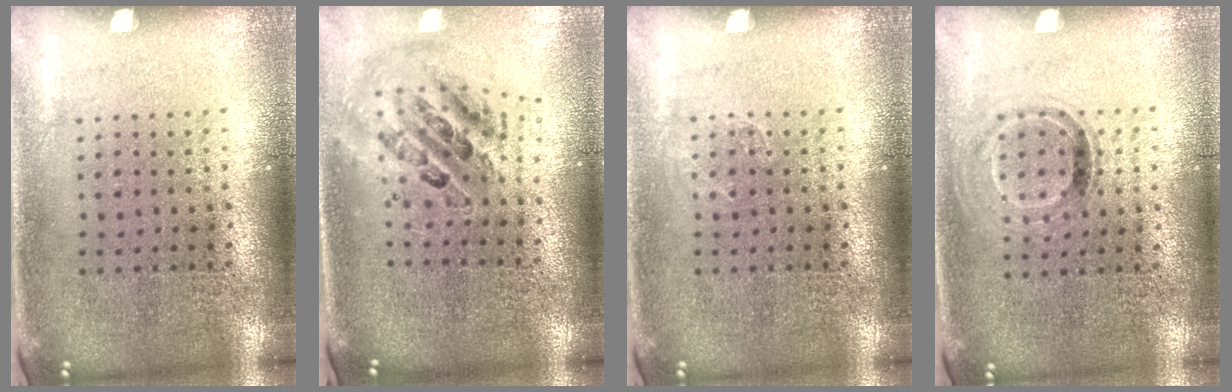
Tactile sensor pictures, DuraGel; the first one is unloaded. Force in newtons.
{"total": 1.4, "press": 1.2, "slide": 0.6}
{"total": 0.6, "press": 0.5, "slide": 0.2}
{"total": 0.8, "press": 0.7, "slide": 0.4}